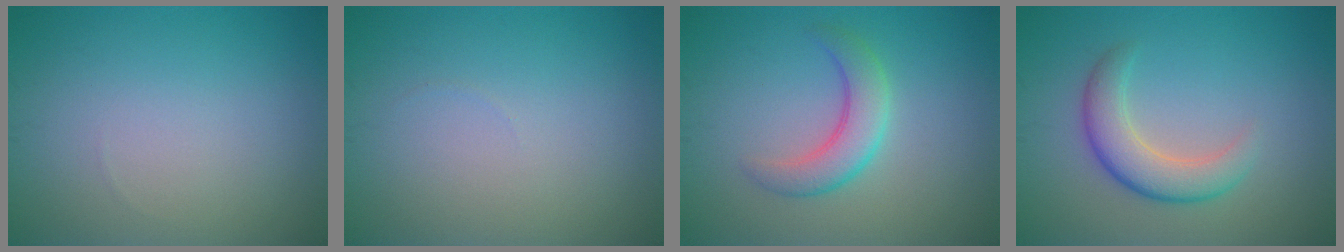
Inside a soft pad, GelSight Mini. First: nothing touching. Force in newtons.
{"total": 0.0}
{"total": 3.6, "press": 3.6, "slide": 0.2}
{"total": 4.1, "press": 4.1, "slide": 0.1}